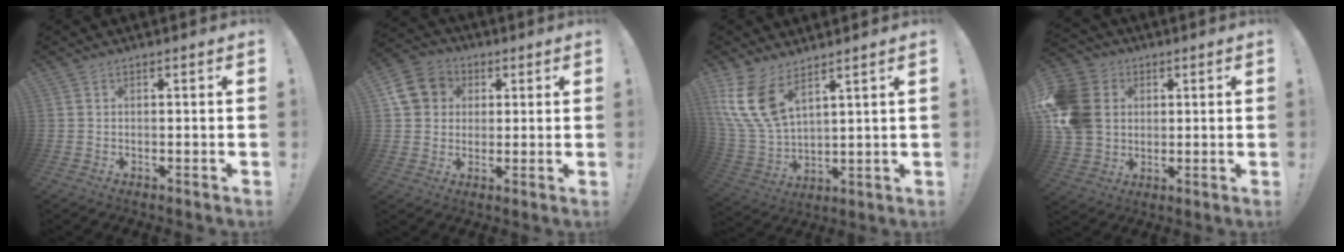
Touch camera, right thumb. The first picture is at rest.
{"total": 10.7, "force": [2.8, 9.6, 3.9], "torque": [-0.058, 0.001, 0.060]}
{"total": 13.2, "force": [8.0, 6.2, 8.4], "torque": [-0.184, -0.048, 0.152]}
{"total": 15.2, "force": [1.9, 13.0, 7.7], "torque": [-0.142, 0.006, 0.045]}